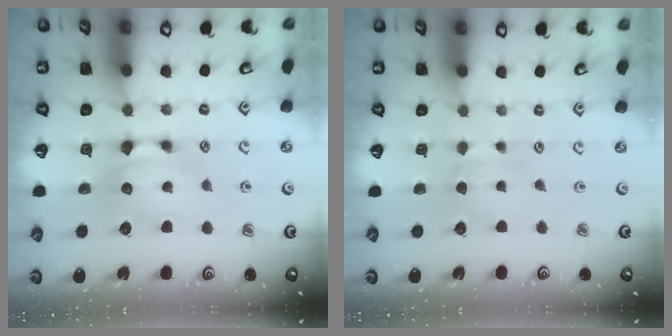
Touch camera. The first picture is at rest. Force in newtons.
{"total": 1.9, "press": 1.8, "slide": 0.4}